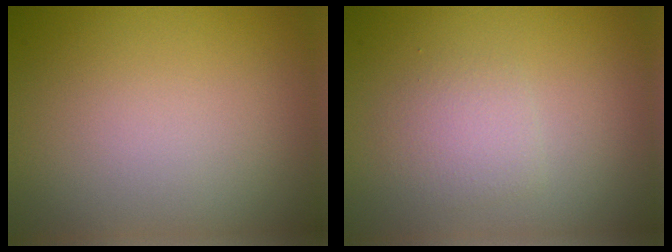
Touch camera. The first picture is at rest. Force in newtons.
{"total": 1.9, "press": 1.9, "slide": 0.1}